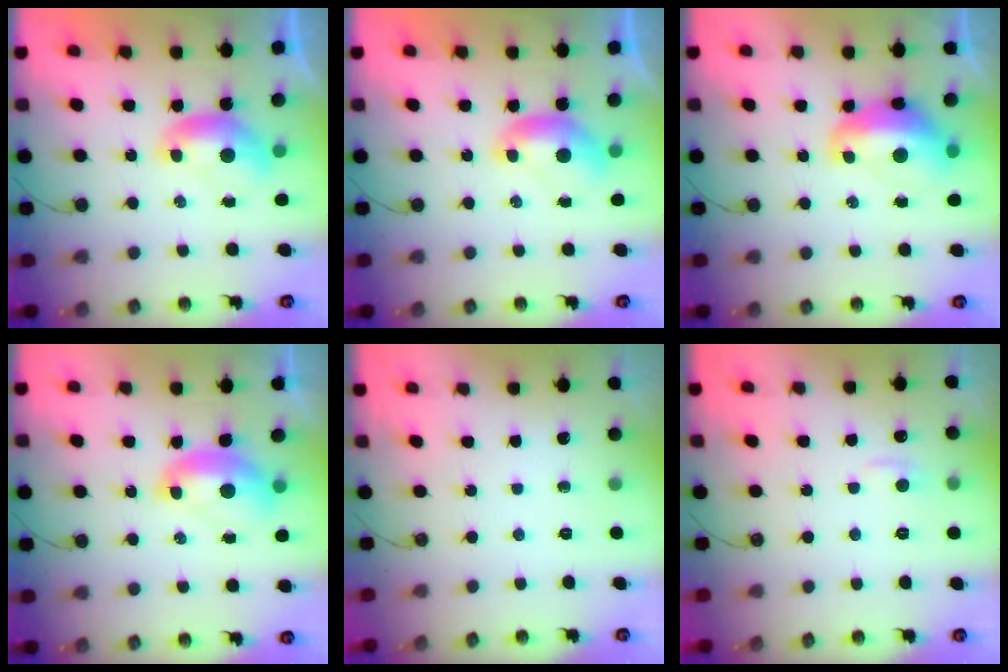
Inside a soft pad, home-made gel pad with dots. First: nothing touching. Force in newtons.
{"total": 0.0}
{"total": 4.1, "press": 4.0, "slide": 0.8}
{"total": 2.0, "press": 1.9, "slide": 0.7}
{"total": 0.0}
{"total": 2.2, "press": 2.1, "slide": 0.6}